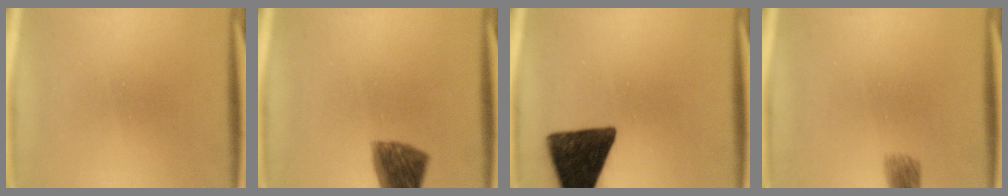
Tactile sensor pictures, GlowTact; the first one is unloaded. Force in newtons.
{"total": 8.8}
{"total": 13.0}
{"total": 3.4}